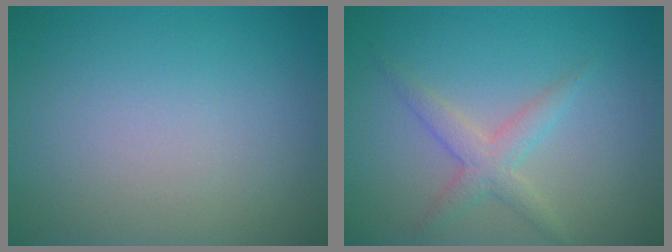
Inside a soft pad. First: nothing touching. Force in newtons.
{"total": 2.4, "press": 2.4, "slide": 0.1}